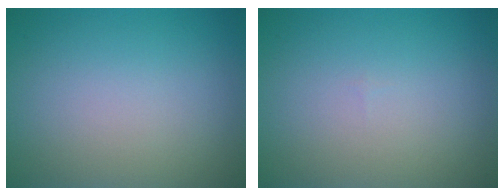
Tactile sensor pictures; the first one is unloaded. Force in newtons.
{"total": 0.0}